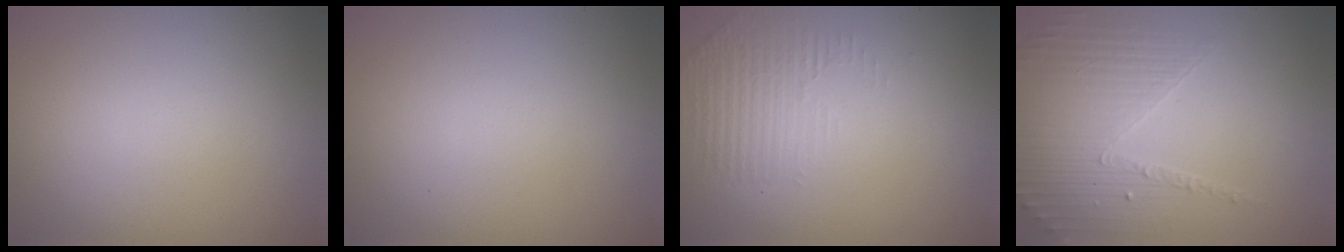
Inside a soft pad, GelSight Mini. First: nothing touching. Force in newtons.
{"total": 0.0}
{"total": 1.3, "press": 0.5, "slide": 1.2}
{"total": 5.0, "press": 3.2, "slide": 3.8}